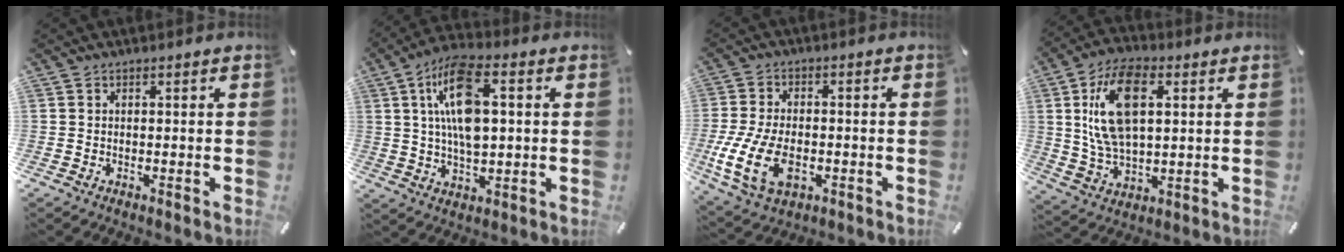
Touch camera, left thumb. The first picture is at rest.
{"total": 14.0, "force": [3.1, 6.3, 12.1], "torque": [-0.252, -0.002, 0.050]}
{"total": 13.0, "force": [-3.5, 8.1, 9.5], "torque": [-0.212, -0.001, -0.060]}
{"total": 14.7, "force": [4.0, 8.2, 11.6], "torque": [-0.258, 0.002, 0.066]}